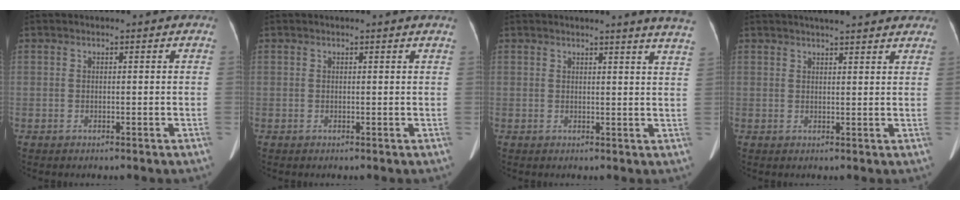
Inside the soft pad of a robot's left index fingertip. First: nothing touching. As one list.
[{"total": 0.9, "force": [0.8, -0.1, 0.3], "torque": [-0.014, -0.002, 0.011]}, {"total": 8.5, "force": [7.7, -1.2, 3.6], "torque": [-0.036, -0.041, 0.059]}, {"total": 12.2, "force": [10.7, 2.0, 5.6], "torque": [-0.067, 0.026, 0.123]}]